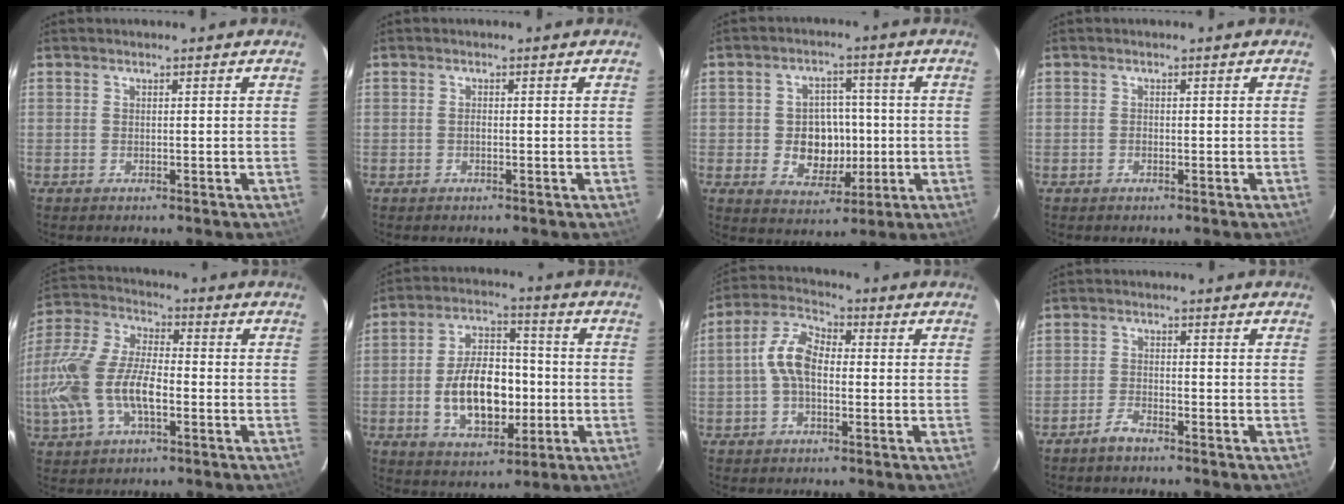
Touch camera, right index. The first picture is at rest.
{"total": 0.6, "force": [-0.2, 0.3, 0.4], "torque": [-0.005, 0.003, -0.006]}
{"total": 9.0, "force": [-1.1, 7.4, 4.9], "torque": [-0.100, 0.010, -0.002]}
{"total": 0.6, "force": [-0.3, 0.5, 0.2], "torque": [-0.002, 0.000, -0.007]}
{"total": 17.7, "force": [-4.3, 8.6, 14.9], "torque": [-0.325, -0.002, -0.081]}
{"total": 14.2, "force": [-2.6, 8.3, 11.3], "torque": [-0.214, 0.016, -0.030]}
{"total": 8.1, "force": [-0.6, 4.6, 6.7], "torque": [-0.141, 0.024, -0.016]}
{"total": 2.9, "force": [-2.5, 0.8, 1.2], "torque": [-0.039, 0.003, -0.051]}